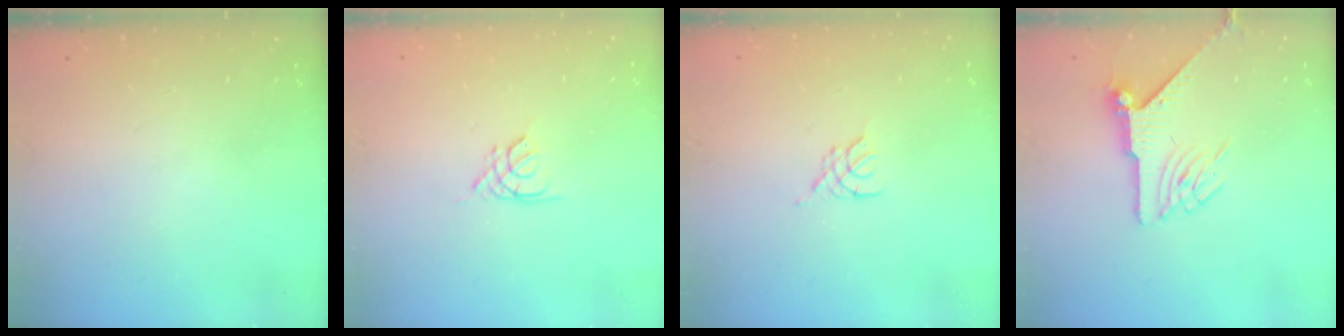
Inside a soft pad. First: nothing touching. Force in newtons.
{"total": 2.6, "press": 2.6, "slide": 0.3}
{"total": 2.4, "press": 2.3, "slide": 0.5}
{"total": 6.7, "press": 6.7, "slide": 0.1}